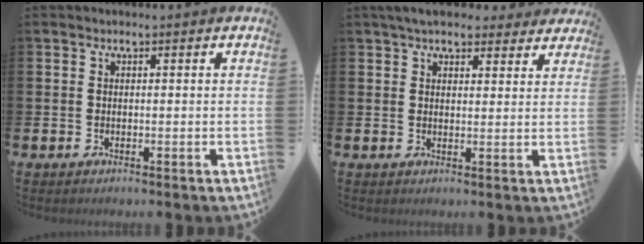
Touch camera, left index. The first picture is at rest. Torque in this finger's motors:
{"motor_torque": [1.12, -1.02, 0.71, 0.15]}